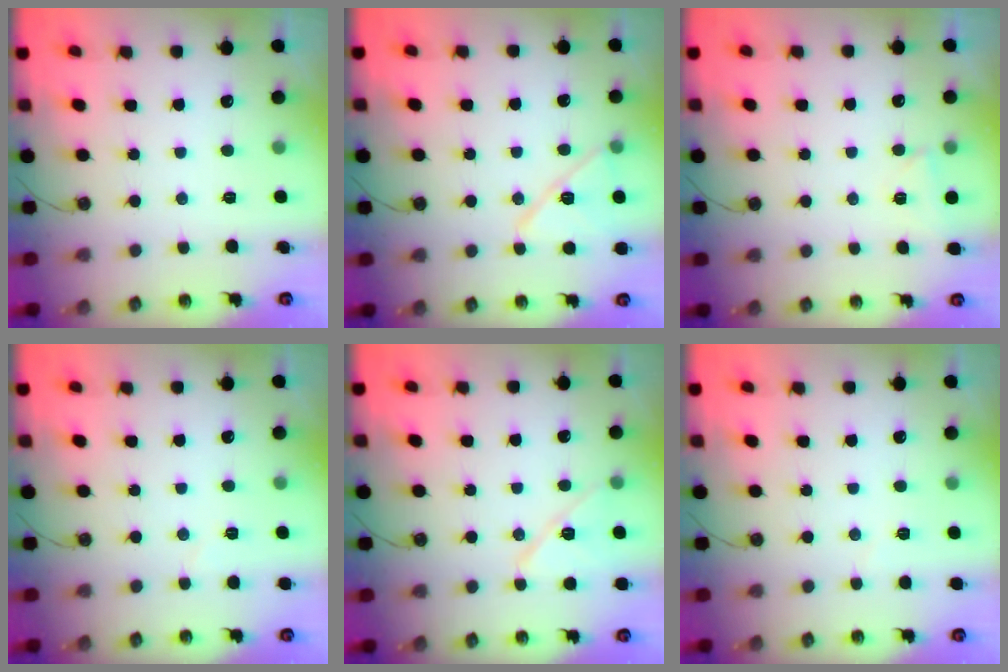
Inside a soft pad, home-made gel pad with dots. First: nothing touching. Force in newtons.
{"total": 12.3, "press": 12.2, "slide": 1.6}
{"total": 2.8, "press": 2.7, "slide": 0.6}
{"total": 3.7, "press": 2.6, "slide": 2.6}
{"total": 11.0, "press": 10.9, "slide": 0.9}
{"total": 3.1, "press": 3.1, "slide": 0.6}